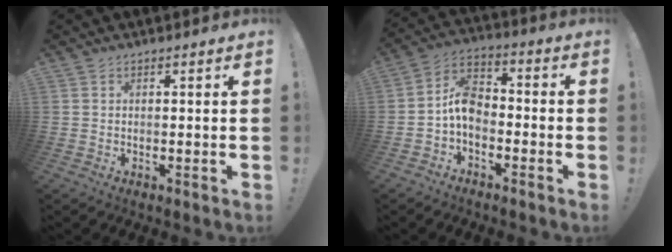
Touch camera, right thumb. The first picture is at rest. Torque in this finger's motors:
{"motor_torque": [0.14, -0.22, 0.09, 0.05, 0.12]}